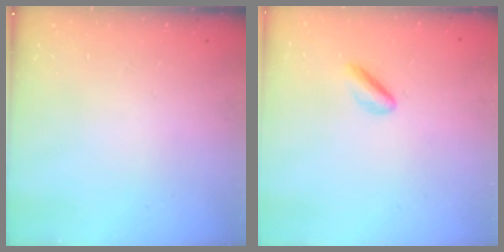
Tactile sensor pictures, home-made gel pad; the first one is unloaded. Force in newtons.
{"total": 2.6, "press": 2.3, "slide": 1.2}